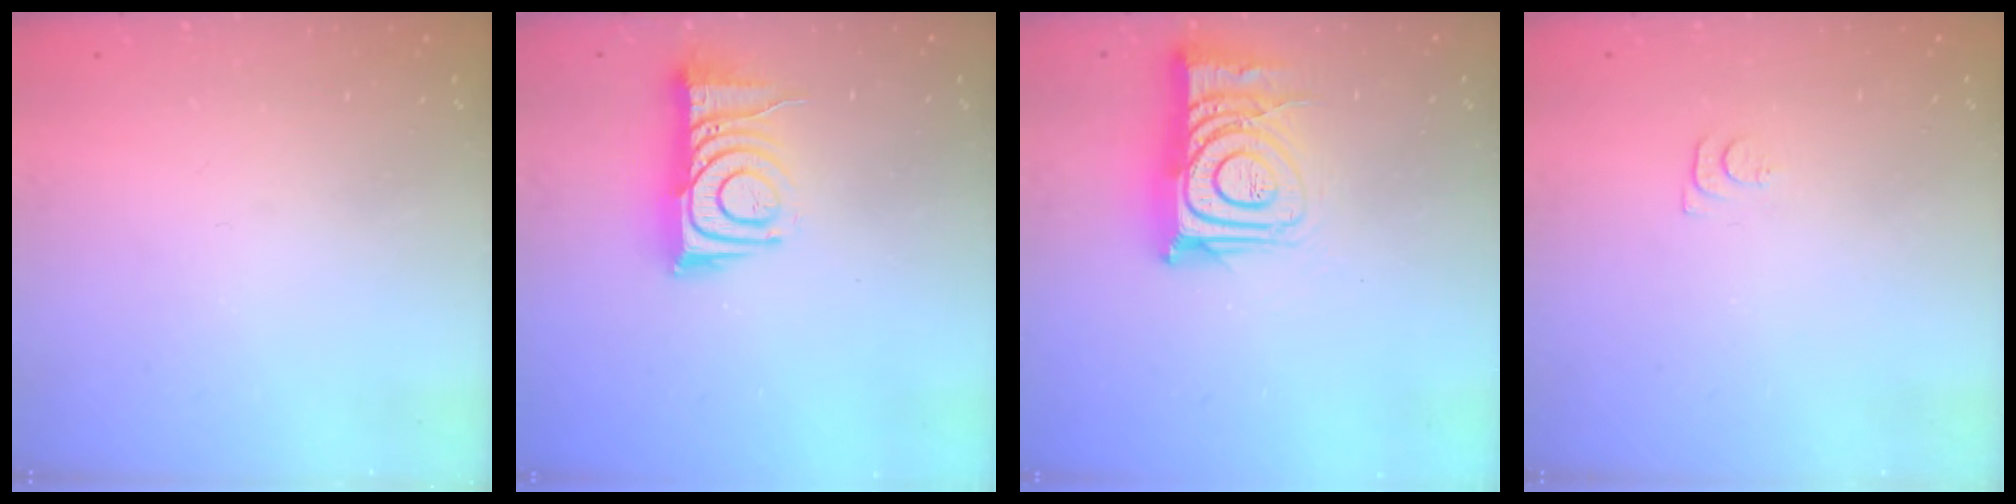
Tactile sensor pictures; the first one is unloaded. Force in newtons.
{"total": 11.2, "press": 11.2, "slide": 1.2}
{"total": 12.3, "press": 12.3, "slide": 1.3}
{"total": 4.0, "press": 4.0, "slide": 0.5}